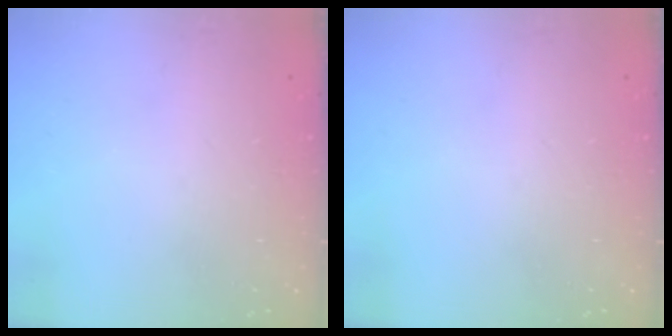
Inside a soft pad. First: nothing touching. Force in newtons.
{"total": 0.0}